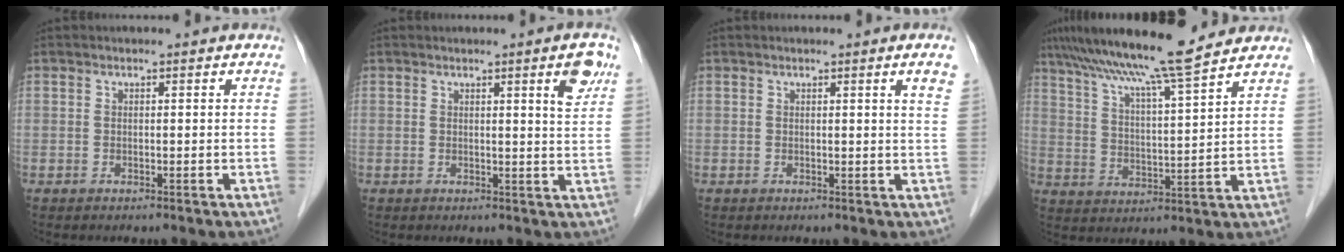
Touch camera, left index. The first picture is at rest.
{"total": 4.2, "force": [2.2, 0.0, 3.6], "torque": [-0.040, -0.008, 0.027]}
{"total": 2.9, "force": [1.7, -0.4, 2.3], "torque": [-0.029, -0.006, 0.016]}
{"total": 15.0, "force": [12.6, -0.3, 8.1], "torque": [-0.143, 0.019, 0.198]}